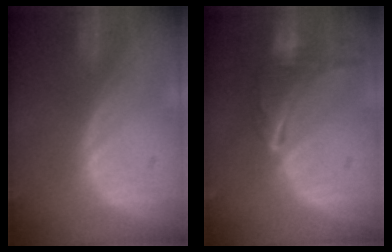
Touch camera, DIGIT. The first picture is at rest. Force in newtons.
{"total": 9.0, "press": 7.9, "slide": 4.3}